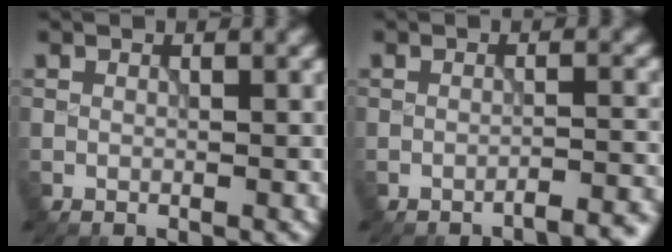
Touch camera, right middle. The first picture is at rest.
{"total": 2.7, "force": [-2.2, 0.5, 1.4], "torque": [-0.011, 0.006, -0.035]}